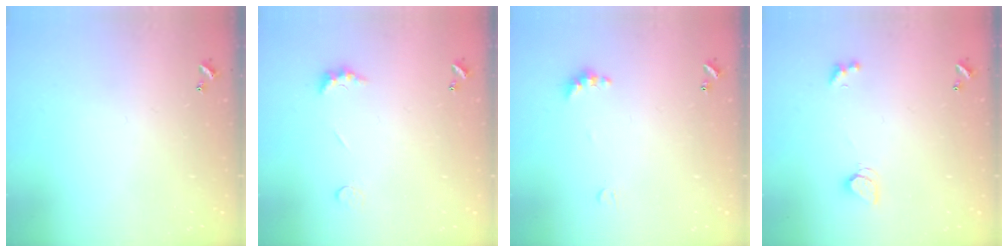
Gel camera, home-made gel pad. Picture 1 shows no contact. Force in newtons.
{"total": 2.5, "press": 2.4, "slide": 0.7}
{"total": 3.2, "press": 3.1, "slide": 0.8}
{"total": 1.7, "press": 1.7, "slide": 0.4}